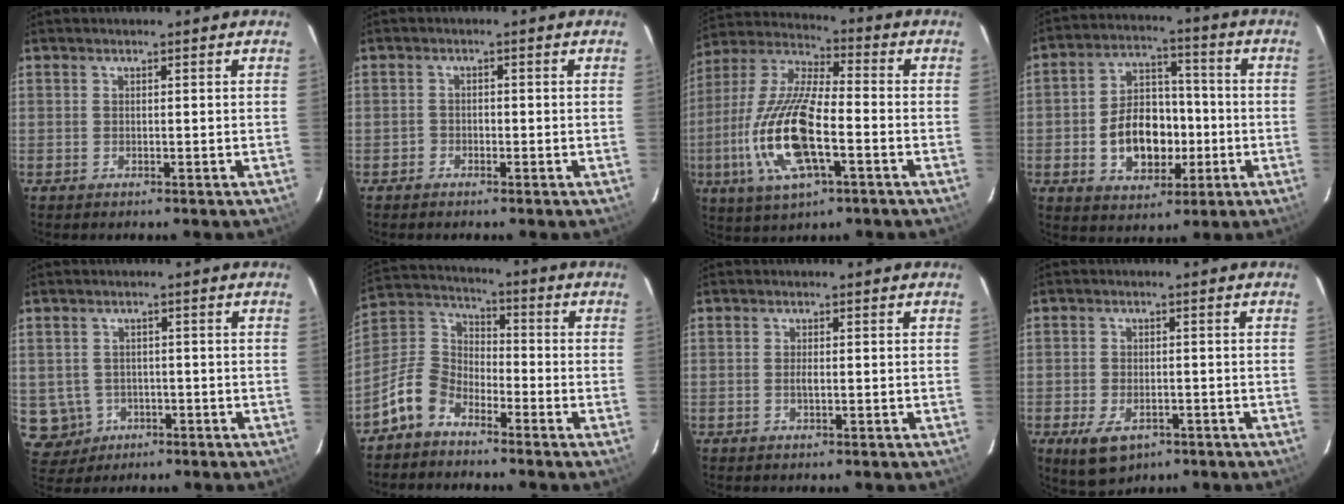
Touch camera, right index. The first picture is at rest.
{"total": 1.3, "force": [-0.9, 0.9, 0.1], "torque": [-0.003, 0.002, -0.018]}
{"total": 18.5, "force": [-5.2, 6.0, 16.7], "torque": [-0.355, -0.012, -0.104]}
{"total": 12.8, "force": [-2.6, 8.8, 9.0], "torque": [-0.179, 0.025, -0.028]}
{"total": 6.0, "force": [-1.4, 5.8, 1.0], "torque": [-0.038, 0.008, -0.007]}
{"total": 9.2, "force": [-6.4, 5.4, 3.8], "torque": [-0.089, 0.035, -0.139]}
{"total": 1.1, "force": [-0.2, 0.3, 1.0], "torque": [-0.021, 0.000, -0.004]}
{"total": 7.4, "force": [-3.9, 4.3, 4.6], "torque": [-0.099, -0.018, -0.060]}